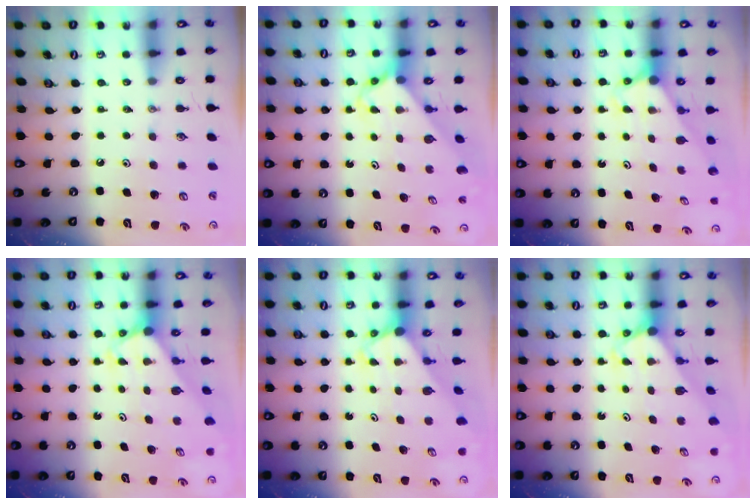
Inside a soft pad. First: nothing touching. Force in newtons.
{"total": 2.9, "press": 2.9, "slide": 0.3}
{"total": 2.9, "press": 2.9, "slide": 0.0}
{"total": 2.9, "press": 2.9, "slide": 0.2}
{"total": 2.9, "press": 2.9, "slide": 0.2}
{"total": 2.9, "press": 2.9, "slide": 0.2}